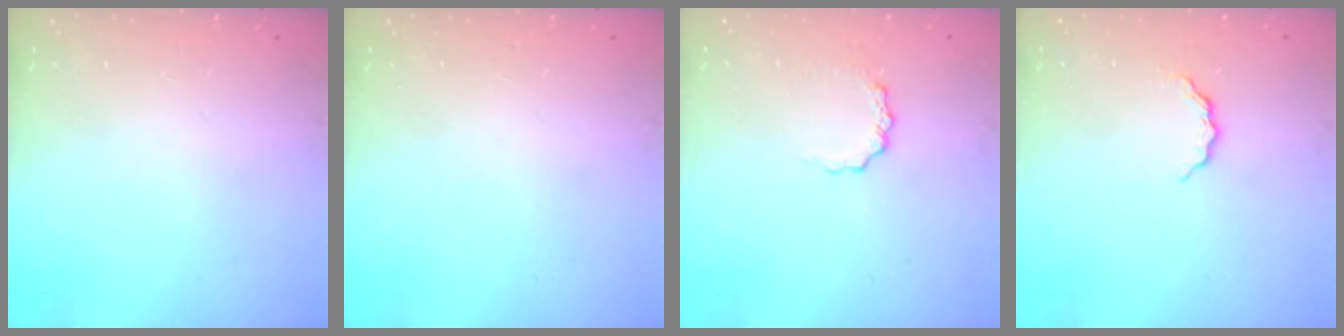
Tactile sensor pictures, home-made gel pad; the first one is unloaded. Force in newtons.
{"total": 0.0}
{"total": 3.7, "press": 3.6, "slide": 0.5}
{"total": 6.9, "press": 6.8, "slide": 0.7}